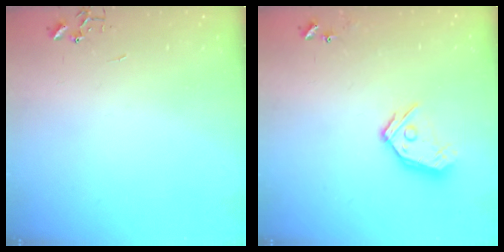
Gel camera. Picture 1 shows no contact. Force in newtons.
{"total": 13.2, "press": 13.1, "slide": 1.6}